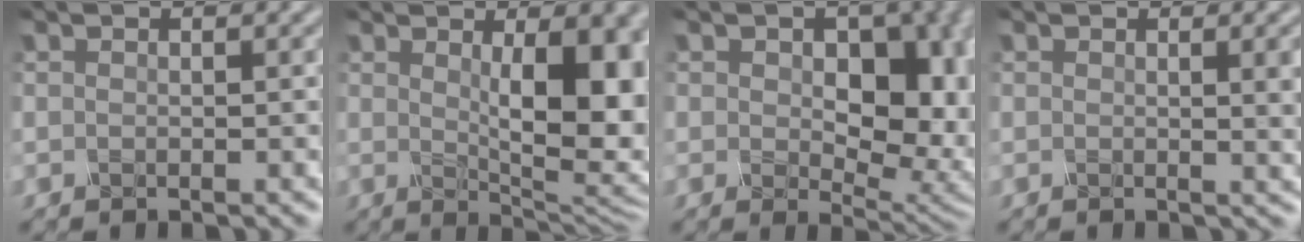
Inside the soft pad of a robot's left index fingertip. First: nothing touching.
{"total": 10.0, "force": [1.0, 3.3, 9.3], "torque": [-0.106, -0.003, 0.020]}
{"total": 10.1, "force": [0.4, 6.3, 7.9], "torque": [-0.109, -0.013, 0.013]}
{"total": 4.4, "force": [0.7, 1.6, 4.0], "torque": [-0.029, 0.003, 0.011]}